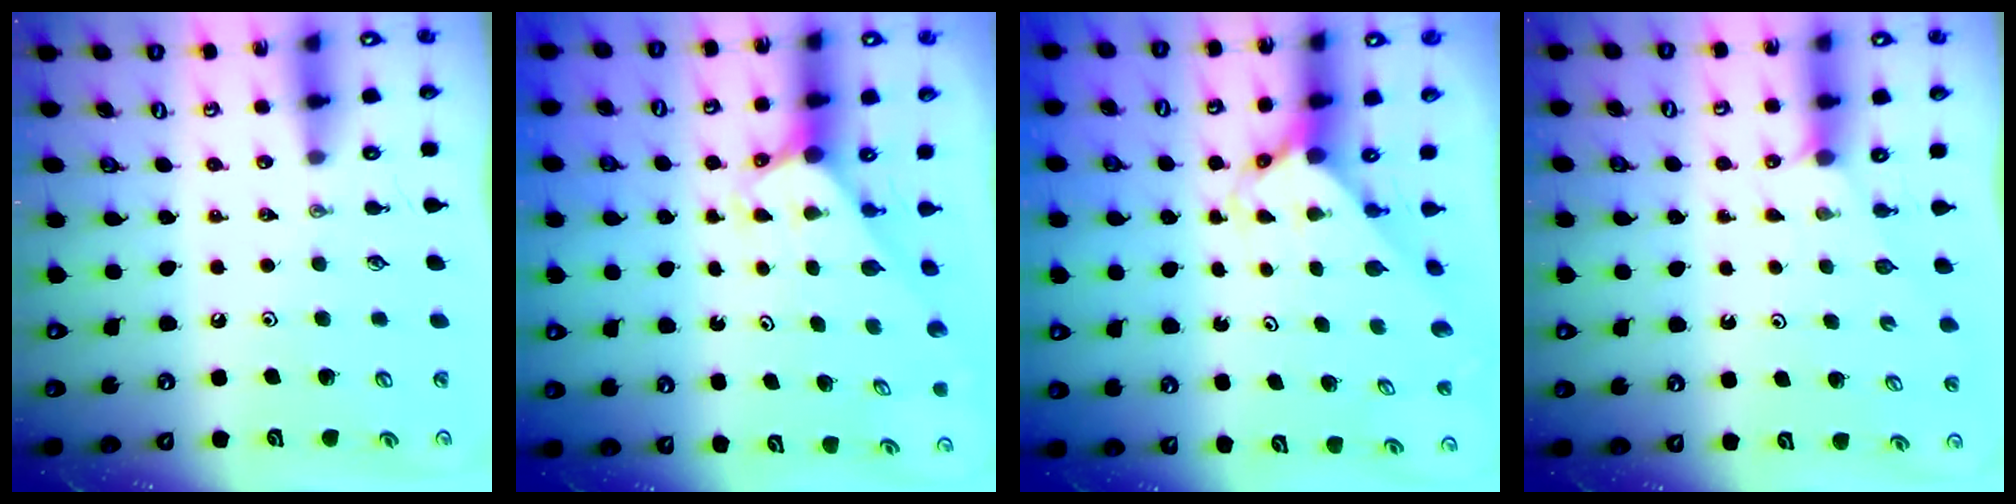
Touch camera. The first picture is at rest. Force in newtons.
{"total": 2.7, "press": 2.7, "slide": 0.1}
{"total": 3.5, "press": 3.5, "slide": 0.3}
{"total": 2.5, "press": 2.4, "slide": 0.4}